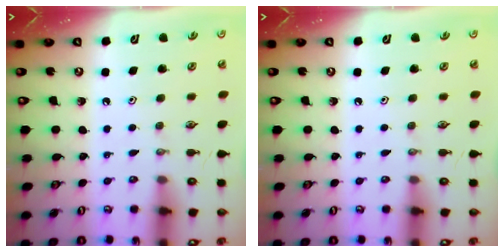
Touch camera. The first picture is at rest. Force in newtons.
{"total": 0.0}